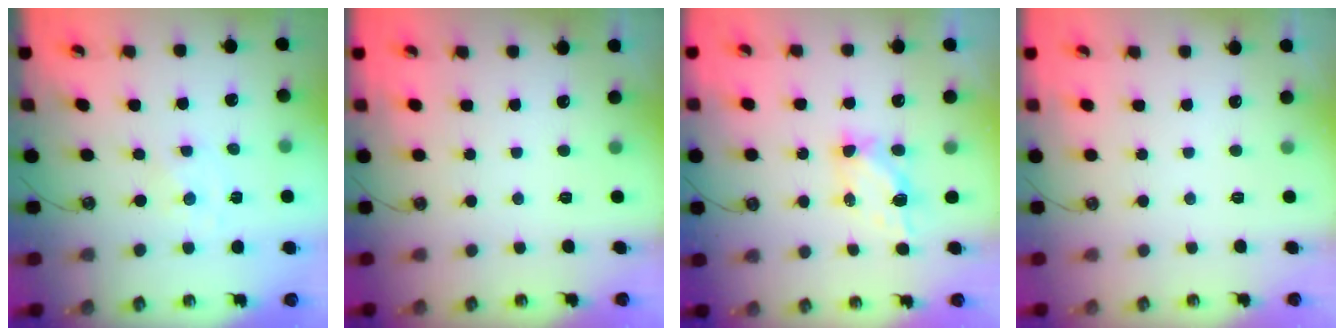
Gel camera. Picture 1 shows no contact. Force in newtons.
{"total": 0.0}
{"total": 5.5, "press": 5.5, "slide": 0.3}
{"total": 0.0}